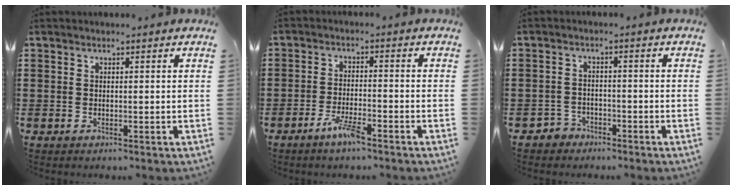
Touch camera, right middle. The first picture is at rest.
{"total": 4.3, "force": [-3.3, 0.7, 2.6], "torque": [-0.065, -0.004, -0.066]}
{"total": 2.5, "force": [-2.2, 1.1, -0.1], "torque": [-0.007, 0.003, -0.050]}